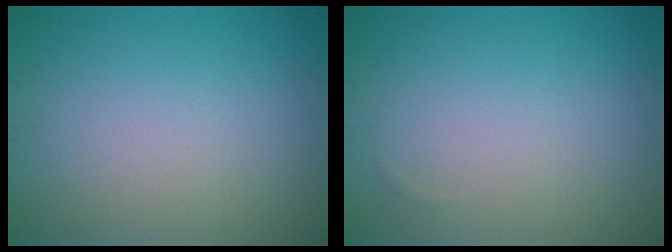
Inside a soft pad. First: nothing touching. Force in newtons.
{"total": 0.0}